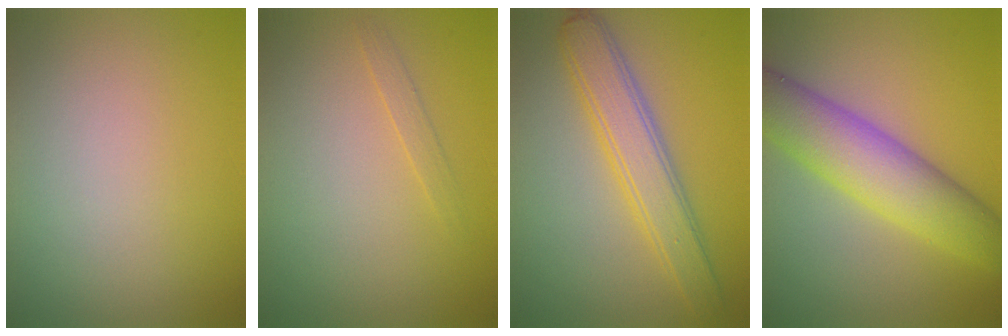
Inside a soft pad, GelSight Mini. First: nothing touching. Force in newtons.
{"total": 0.9, "press": 0.9, "slide": 0.0}
{"total": 4.6, "press": 4.6, "slide": 0.1}
{"total": 7.9, "press": 7.9, "slide": 0.3}